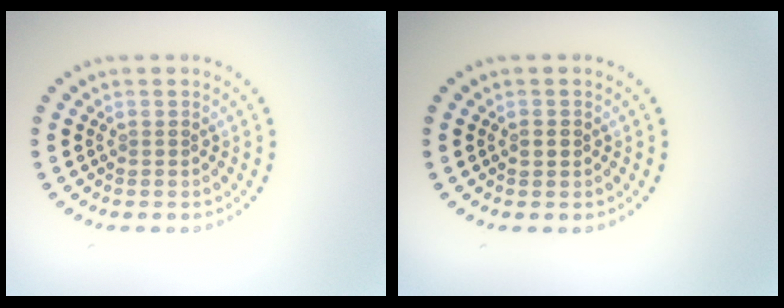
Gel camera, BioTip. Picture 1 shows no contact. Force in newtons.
{"total": 1.1, "press": 1.1, "slide": 0.1}